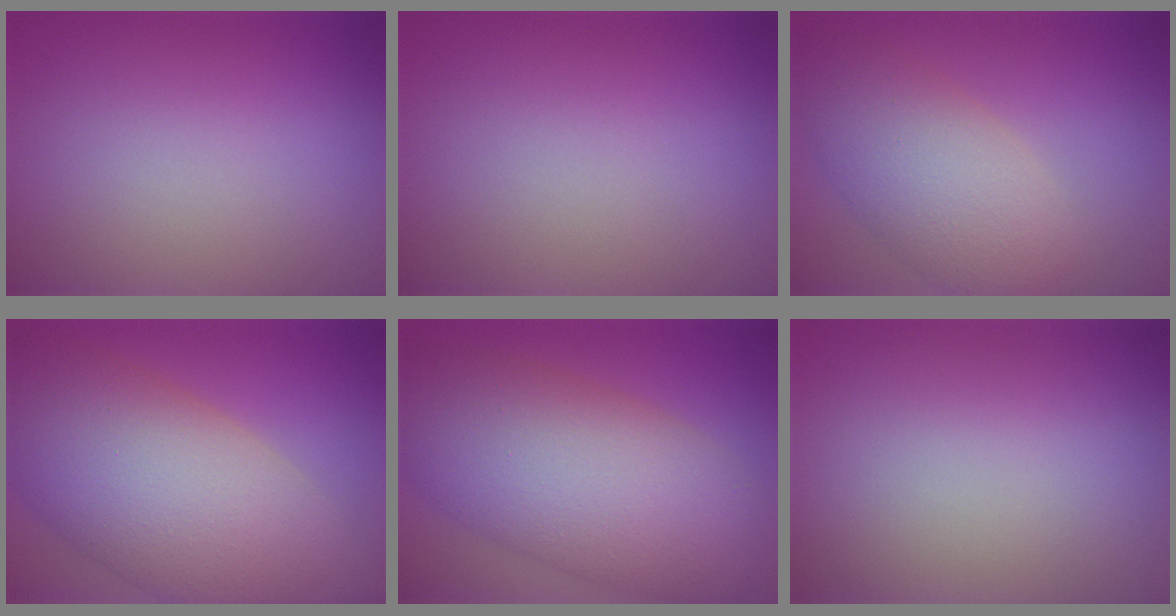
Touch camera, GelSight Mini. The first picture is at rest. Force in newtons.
{"total": 0.0}
{"total": 6.5, "press": 6.5, "slide": 0.4}
{"total": 13.2, "press": 13.2, "slide": 0.8}
{"total": 12.1, "press": 12.1, "slide": 0.4}
{"total": 0.0}